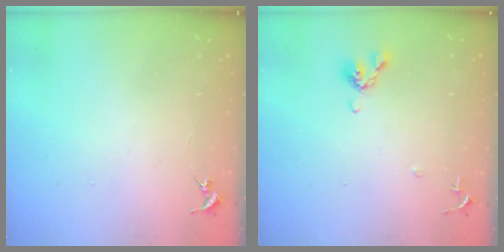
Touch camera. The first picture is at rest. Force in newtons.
{"total": 8.7, "press": 8.5, "slide": 1.8}